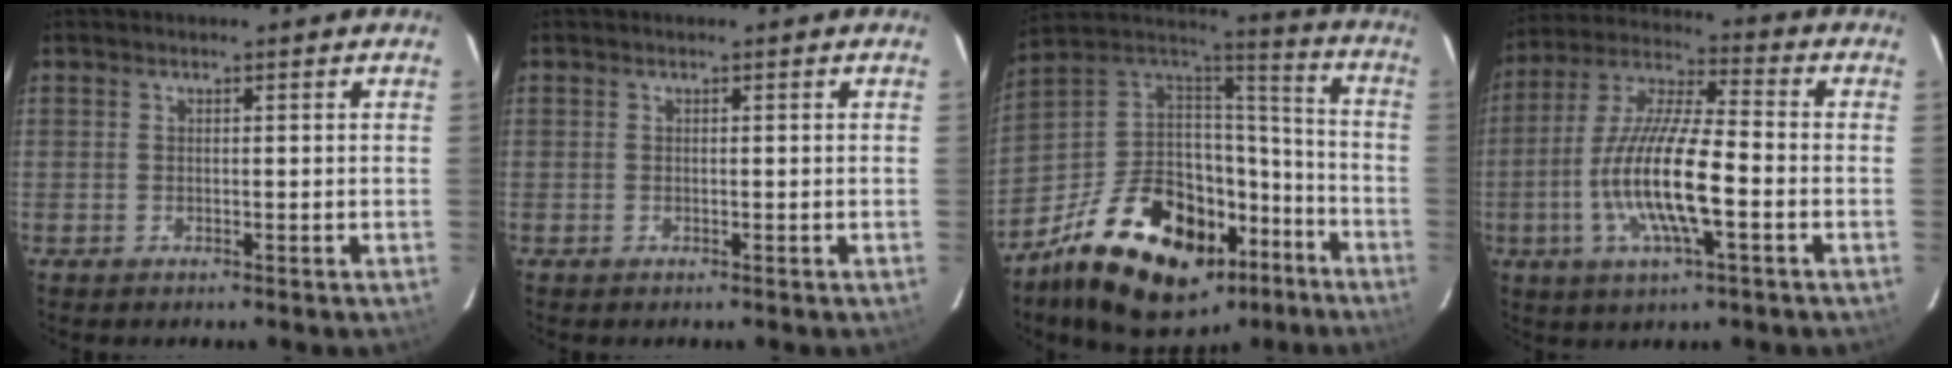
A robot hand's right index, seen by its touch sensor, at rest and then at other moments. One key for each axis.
{"total": 0.0}
{"total": 29.9, "fx": -17.4, "fy": 15.8, "fz": 18.5, "tx": -0.343, "ty": 0.023, "tz": -0.255}
{"total": 15.1, "fx": -4.1, "fy": 3.1, "fz": 14.2, "tx": -0.287, "ty": -0.006, "tz": -0.083}